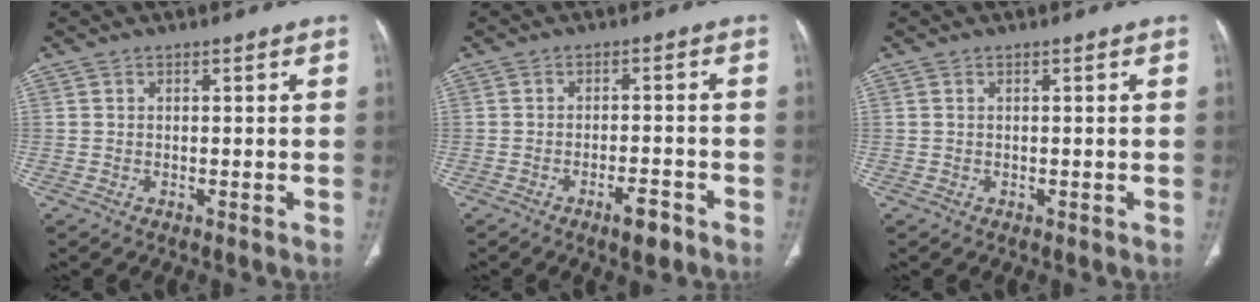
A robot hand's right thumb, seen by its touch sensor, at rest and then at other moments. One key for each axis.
{"total": 4.4, "fx": -2.8, "fy": 1.3, "fz": 3.1, "tx": -0.046, "ty": 0.013, "tz": -0.041}
{"total": 0.0}